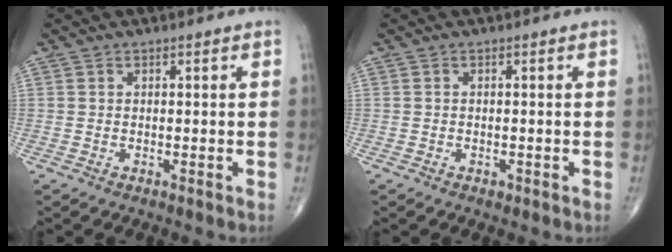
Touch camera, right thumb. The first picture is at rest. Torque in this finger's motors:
{"motor_torque": [0.41, 0.19, -0.11, -0.17, -0.06]}